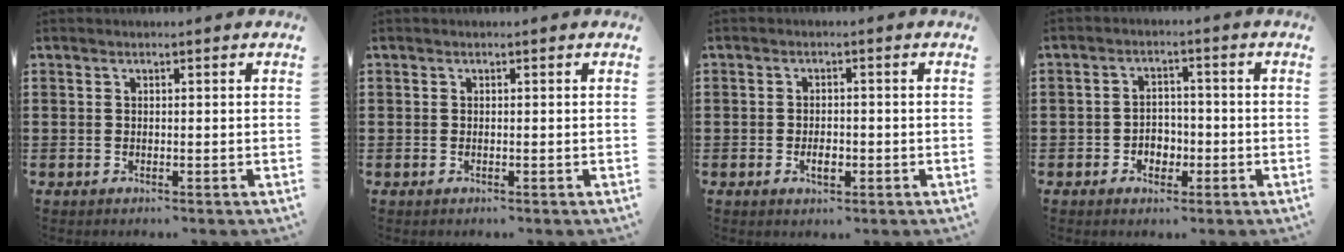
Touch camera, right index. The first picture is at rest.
{"total": 0.0}
{"total": 2.6, "force": [-0.9, 1.3, 2.0], "torque": [-0.032, -0.001, -0.018]}
{"total": 3.0, "force": [-1.4, 2.4, 1.2], "torque": [-0.029, 0.005, -0.029]}